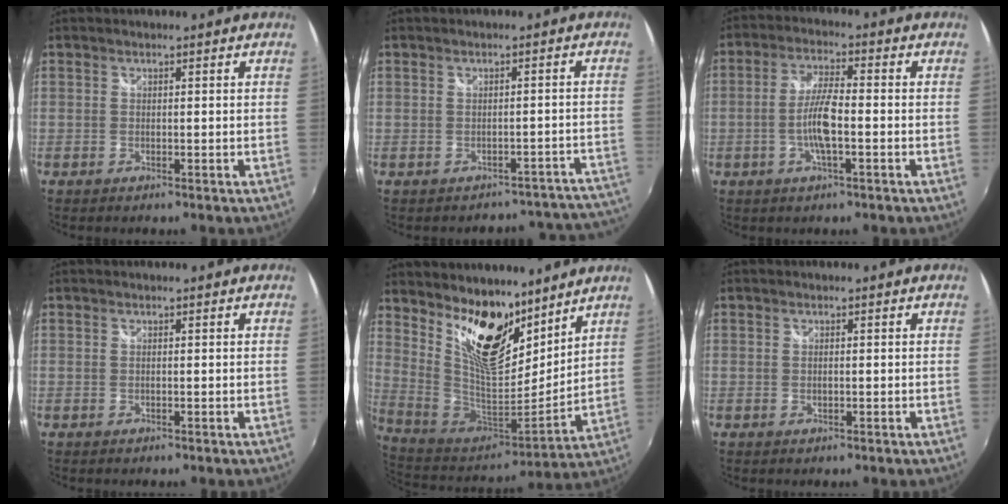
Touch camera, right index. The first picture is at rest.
{"total": 12.7, "force": [-12.0, 3.9, 0.6], "torque": [0.030, 0.050, -0.132]}
{"total": 6.7, "force": [-1.8, 1.3, 6.3], "torque": [-0.125, 0.001, -0.036]}
{"total": 0.0}
{"total": 17.9, "force": [11.3, 8.0, 11.4], "torque": [-0.217, -0.002, 0.214]}
{"total": 0.5, "force": [0.0, 0.3, 0.5], "torque": [-0.011, -0.002, -0.002]}